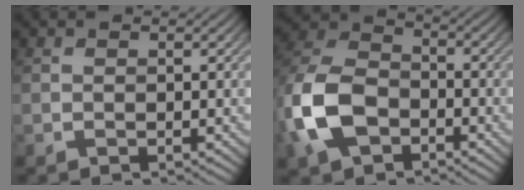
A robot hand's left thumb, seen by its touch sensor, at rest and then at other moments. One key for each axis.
{"total": 11.2, "fx": -4.1, "fy": 7.5, "fz": 7.2, "tx": -0.183, "ty": -0.007, "tz": -0.096}